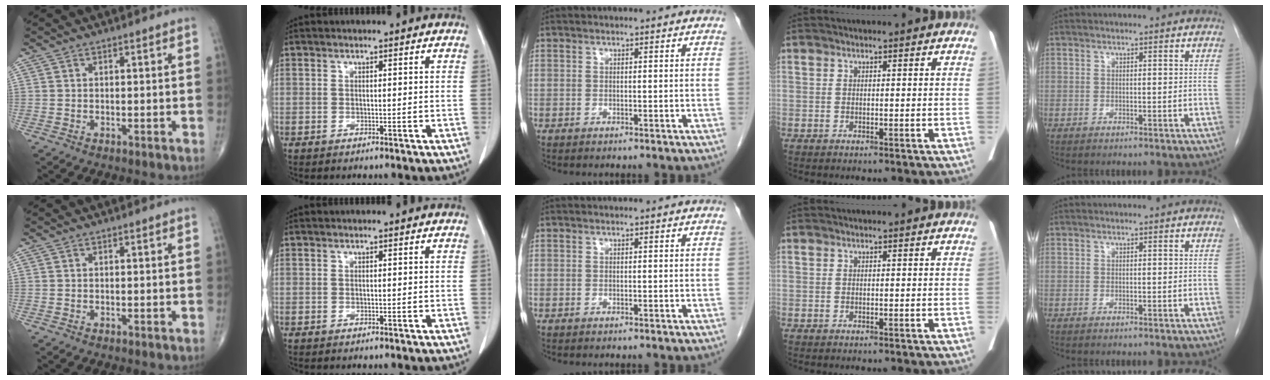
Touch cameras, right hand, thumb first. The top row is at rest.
{}